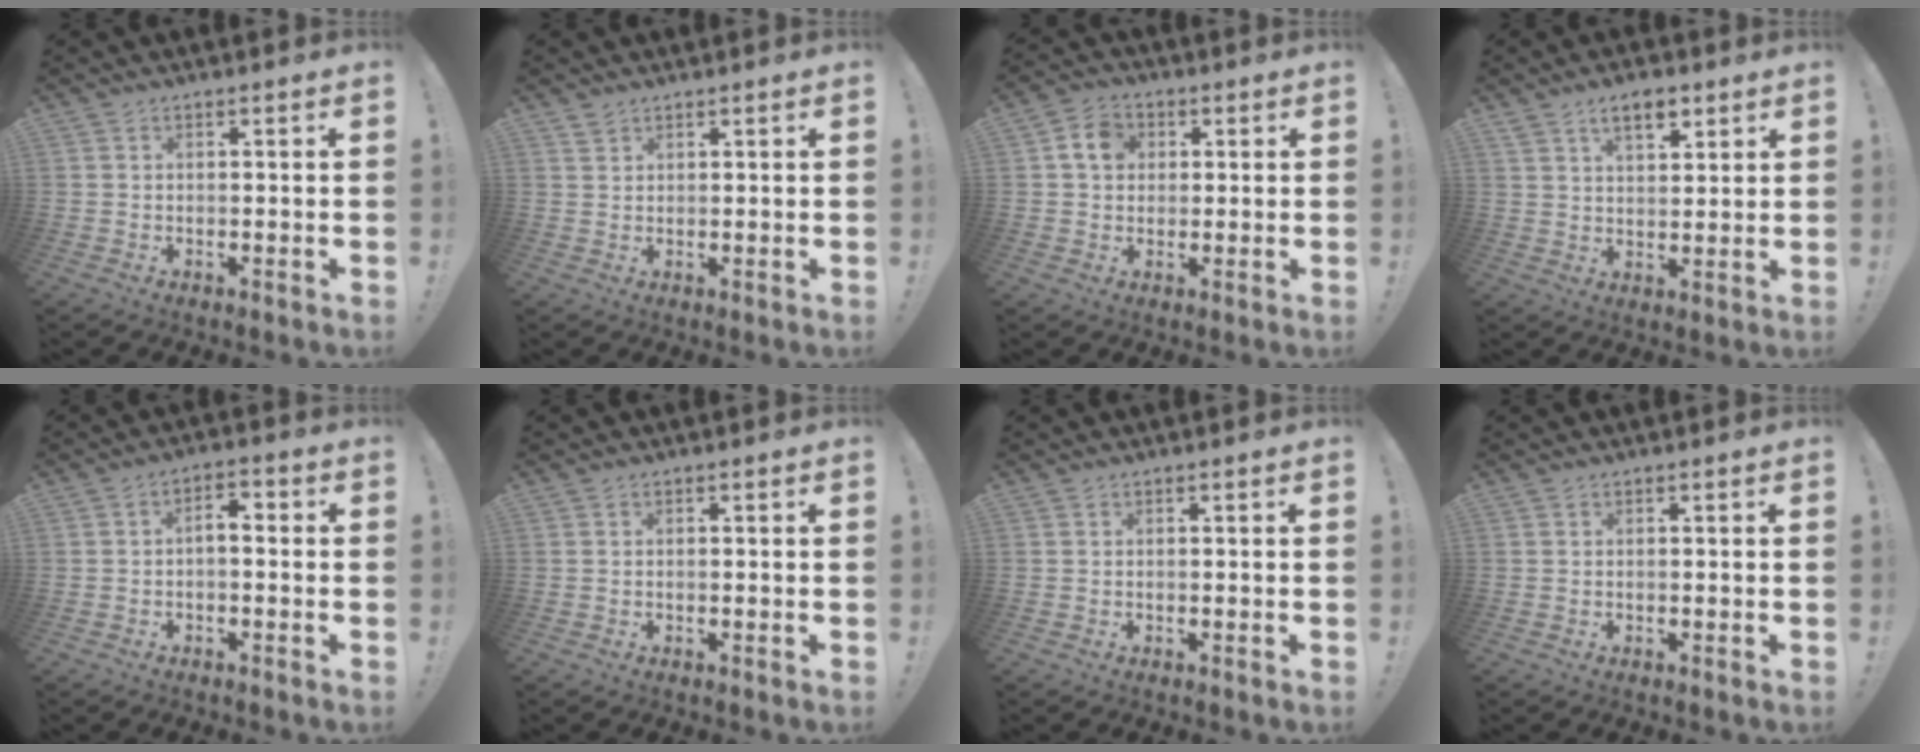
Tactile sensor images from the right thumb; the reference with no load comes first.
{"total": 1.6, "force": [1.4, 0.8, 0.2], "torque": [0.002, -0.006, 0.027]}
{"total": 7.2, "force": [1.7, 5.9, 3.7], "torque": [-0.059, 0.012, 0.034]}
{"total": 7.6, "force": [4.7, 3.8, 4.7], "torque": [-0.070, -0.013, 0.083]}
{"total": 3.7, "force": [-1.0, 1.8, 3.1], "torque": [-0.051, 0.007, -0.021]}
{"total": 0.0}
{"total": 0.0}
{"total": 0.0}